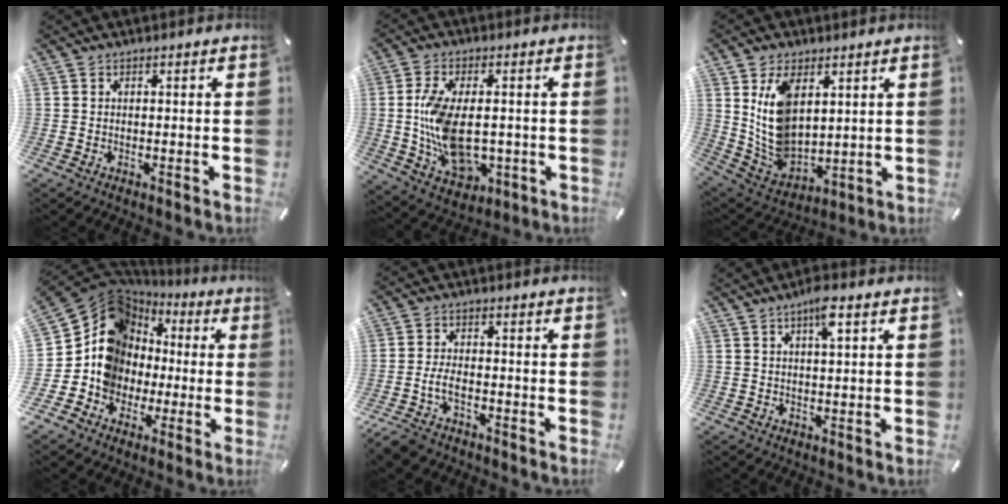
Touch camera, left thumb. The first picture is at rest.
{"total": 12.8, "force": [-0.5, 7.9, 10.0], "torque": [-0.218, -0.001, -0.007]}
{"total": 12.1, "force": [4.4, 7.9, 8.0], "torque": [-0.186, -0.021, 0.080]}
{"total": 12.3, "force": [-1.0, 12.0, 2.6], "torque": [-0.069, -0.030, -0.007]}
{"total": 5.1, "force": [-2.9, 2.6, 3.2], "torque": [-0.079, 0.009, -0.059]}
{"total": 4.9, "force": [2.3, 0.9, 4.2], "torque": [-0.081, 0.001, 0.037]}